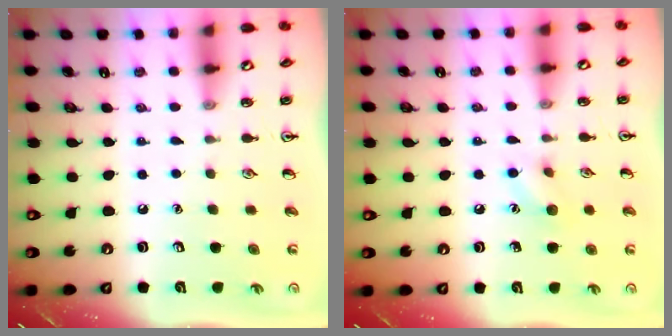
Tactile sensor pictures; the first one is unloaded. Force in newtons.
{"total": 7.4, "press": 7.2, "slide": 1.9}